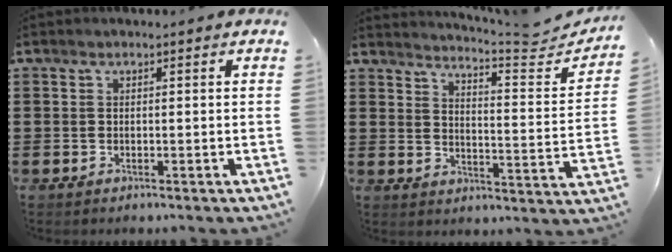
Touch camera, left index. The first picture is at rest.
{"total": 4.7, "force": [4.3, -0.5, 1.8], "torque": [-0.043, -0.044, 0.065]}